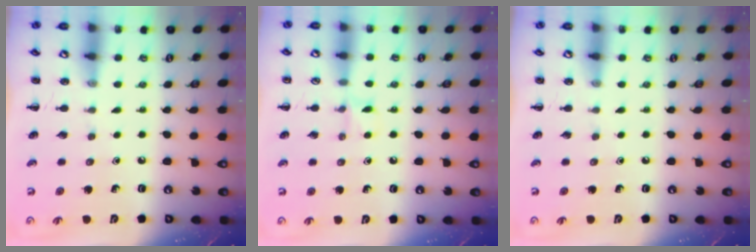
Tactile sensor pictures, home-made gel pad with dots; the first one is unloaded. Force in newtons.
{"total": 4.5, "press": 4.2, "slide": 1.5}
{"total": 0.0}